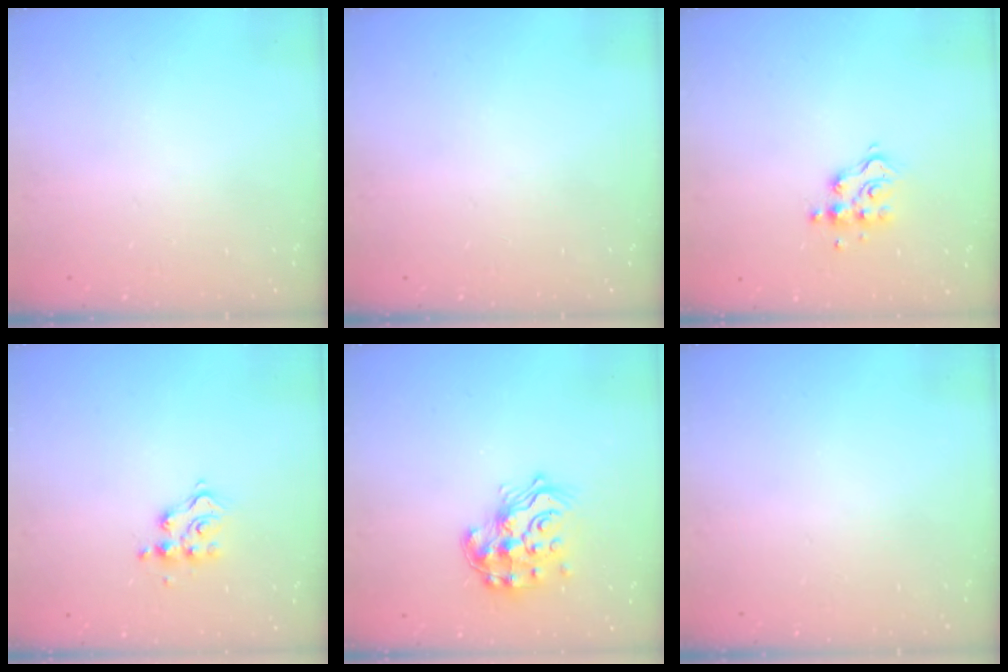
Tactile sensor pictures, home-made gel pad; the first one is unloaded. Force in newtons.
{"total": 0.0}
{"total": 8.5, "press": 8.5, "slide": 0.5}
{"total": 7.7, "press": 7.7, "slide": 0.5}
{"total": 16.9, "press": 16.9, "slide": 1.1}
{"total": 0.0}